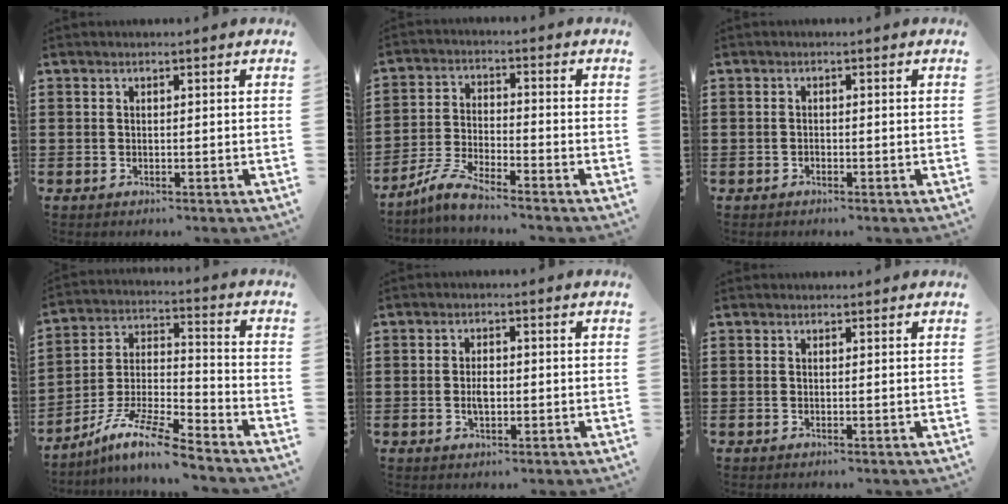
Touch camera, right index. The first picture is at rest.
{"total": 5.6, "force": [-5.1, 0.1, 2.4], "torque": [-0.069, -0.014, -0.102]}
{"total": 0.6, "force": [-0.5, 0.3, 0.1], "torque": [-0.002, 0.001, -0.011]}
{"total": 10.0, "force": [-8.5, 0.7, 5.2], "torque": [-0.108, 0.007, -0.171]}
{"total": 2.5, "force": [-0.3, 1.3, 2.1], "torque": [-0.040, 0.004, -0.005]}
{"total": 0.0}